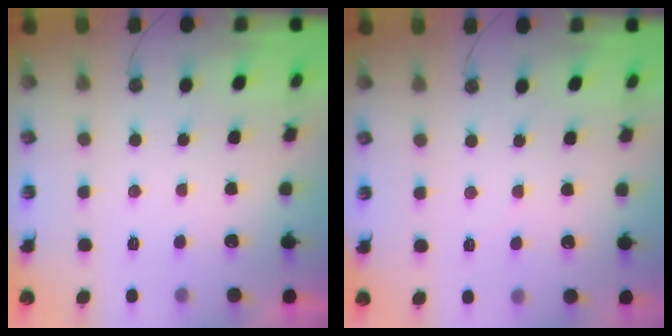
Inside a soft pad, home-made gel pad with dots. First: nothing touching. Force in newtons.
{"total": 2.5, "press": 2.4, "slide": 0.4}